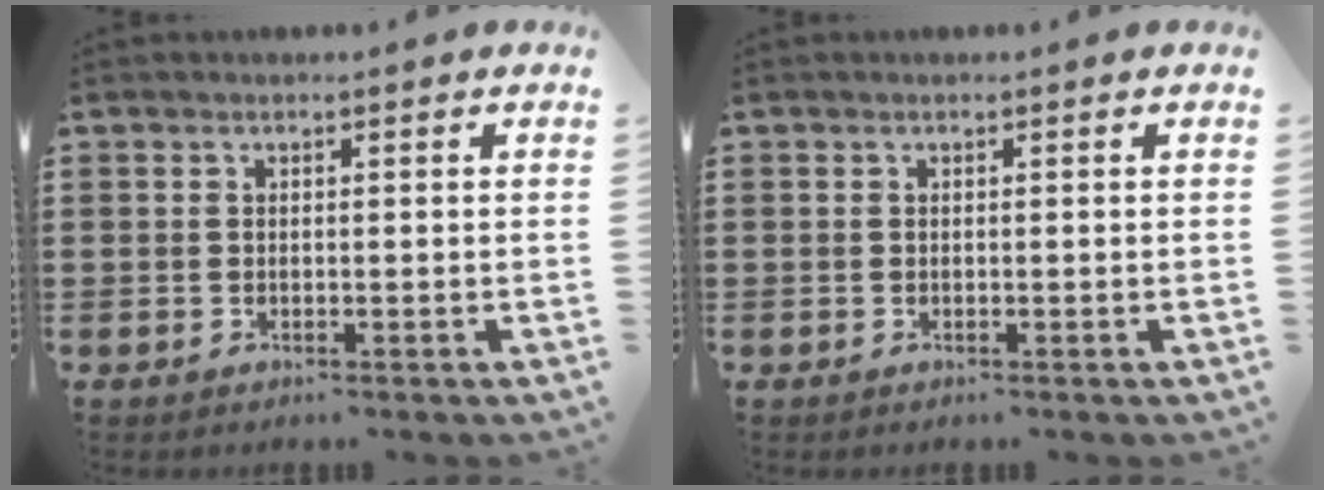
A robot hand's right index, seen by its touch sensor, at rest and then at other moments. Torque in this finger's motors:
{"motor_torque": [0.00, 0.00, 0.00, 0.00]}